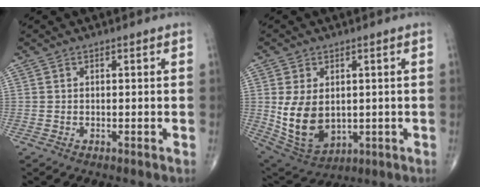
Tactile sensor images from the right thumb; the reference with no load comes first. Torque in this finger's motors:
{"motor_torque": [-0.60, 1.17, 0.87, 0.71, 0.12]}